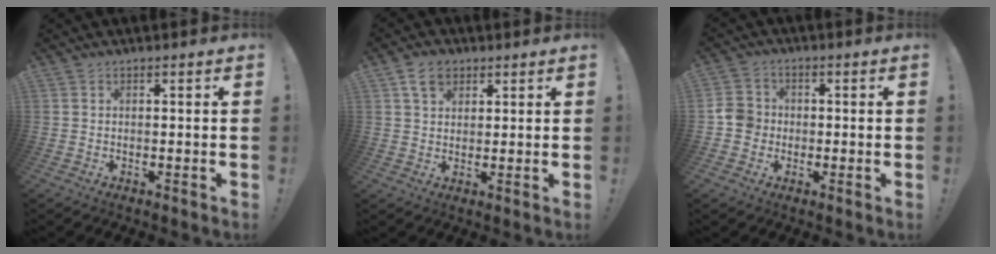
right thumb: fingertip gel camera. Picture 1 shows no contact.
{"total": 6.2, "force": [3.4, 4.2, 2.9], "torque": [-0.047, -0.004, 0.064]}
{"total": 6.5, "force": [-1.2, 6.0, 2.3], "torque": [-0.042, 0.016, -0.023]}